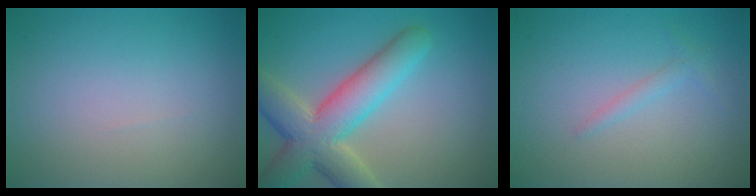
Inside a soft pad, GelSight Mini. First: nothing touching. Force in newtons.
{"total": 7.9, "press": 7.8, "slide": 0.6}
{"total": 0.9, "press": 0.9, "slide": 0.1}